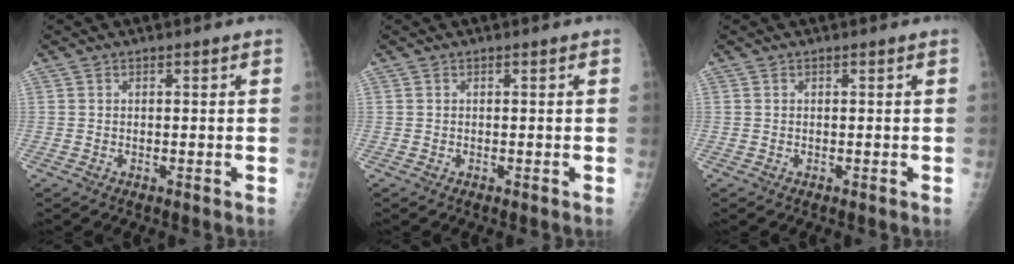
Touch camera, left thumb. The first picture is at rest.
{"total": 0.0}
{"total": 0.0}